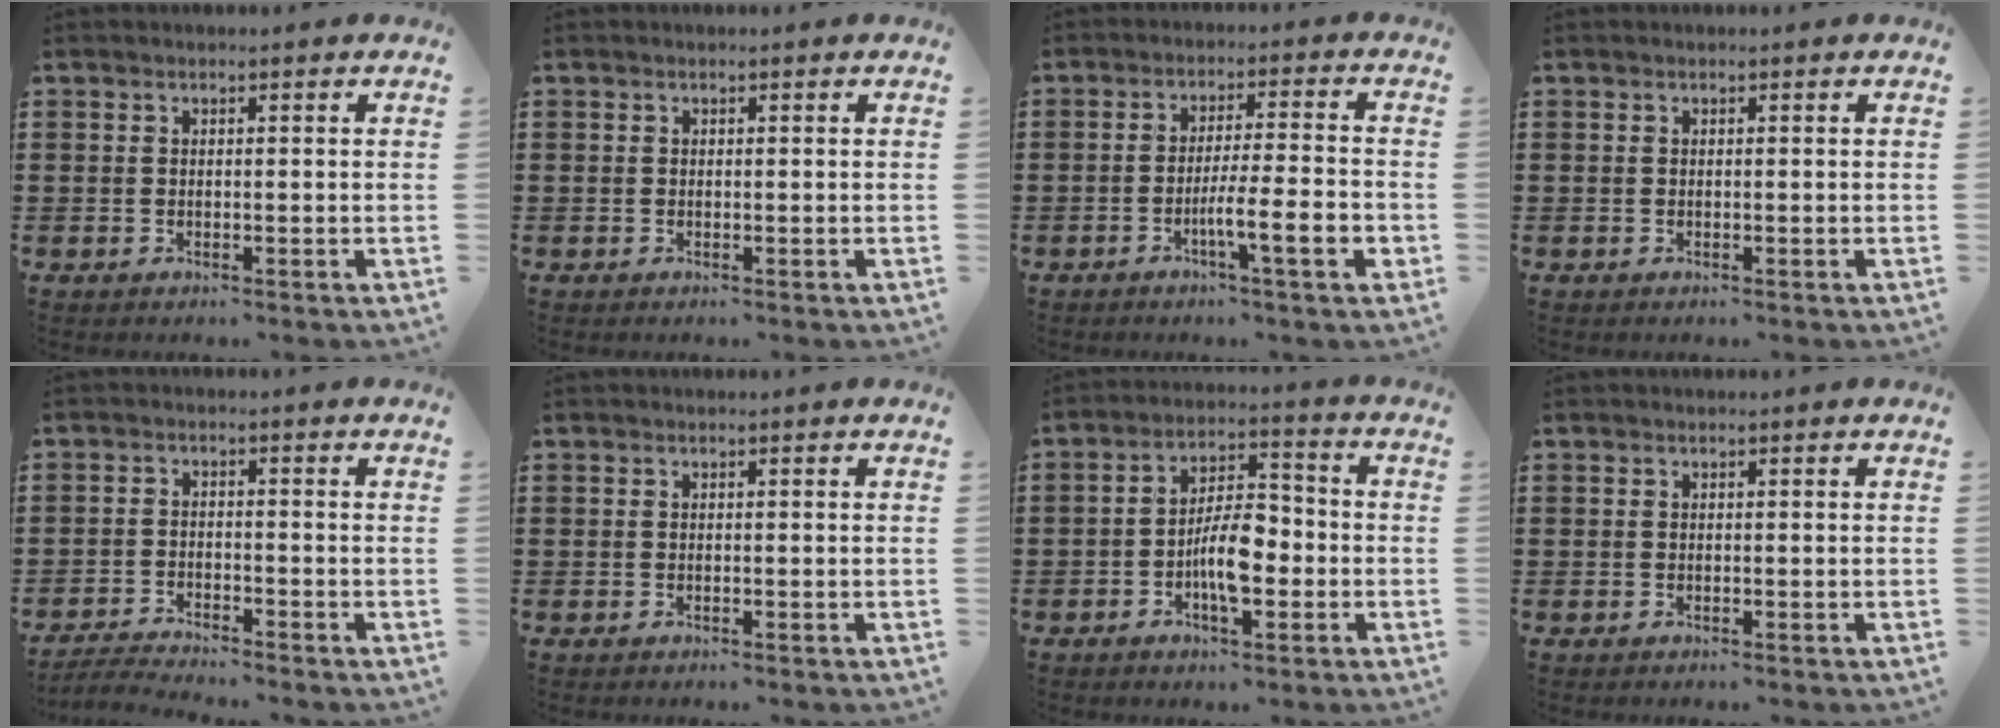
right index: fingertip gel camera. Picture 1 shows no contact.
{"total": 0.0}
{"total": 8.3, "force": [-2.9, 0.7, 7.7], "torque": [-0.140, -0.011, -0.053]}
{"total": 0.0}
{"total": 2.9, "force": [-2.9, -0.1, 0.2], "torque": [-0.014, -0.003, -0.062]}
{"total": 0.0}
{"total": 8.1, "force": [-2.4, 3.3, 7.0], "torque": [-0.131, 0.003, -0.049]}
{"total": 0.0}